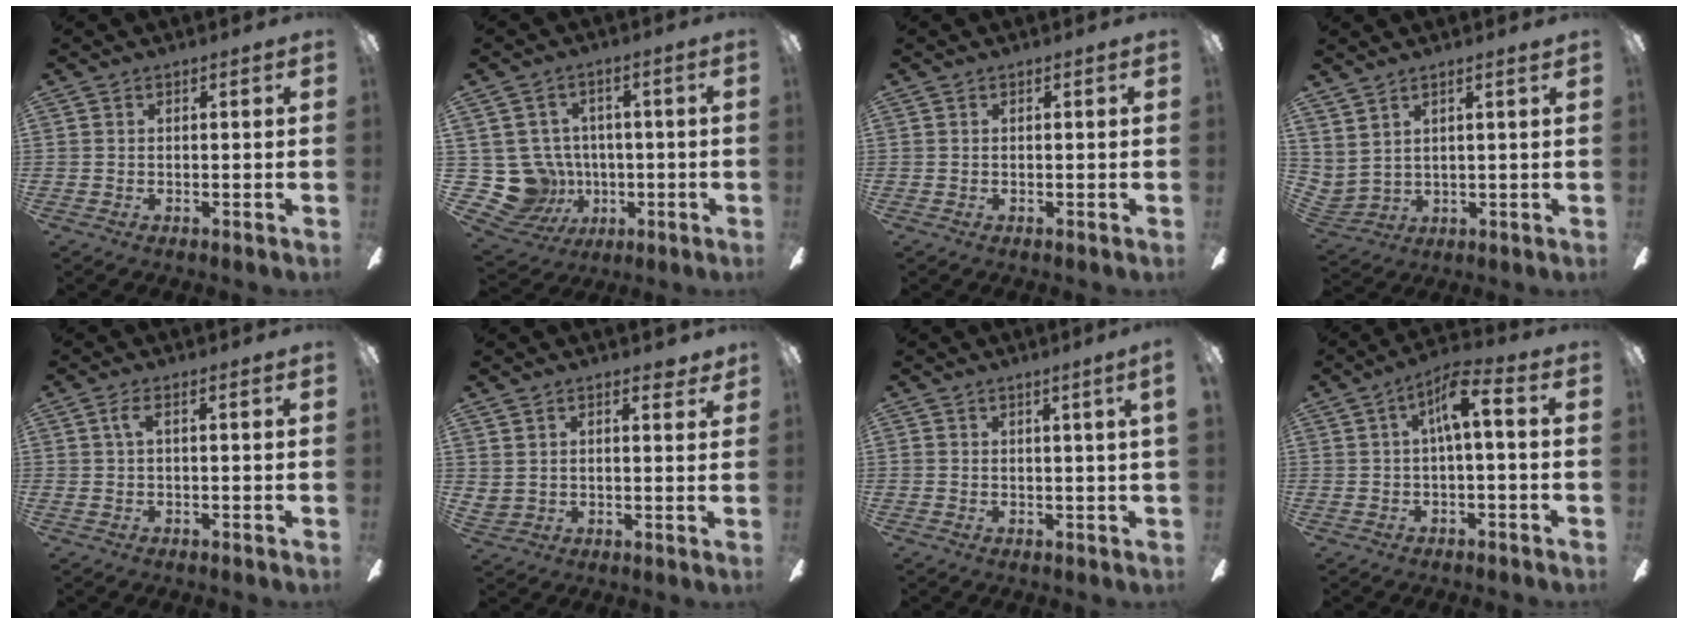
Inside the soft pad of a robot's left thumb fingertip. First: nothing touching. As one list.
[{"total": 12.0, "force": [-1.4, 11.4, 3.5], "torque": [-0.117, 0.004, -0.015]}, {"total": 0.0}, {"total": 3.7, "force": [3.5, 1.0, 0.9], "torque": [-0.031, -0.017, 0.065]}, {"total": 2.7, "force": [0.5, 0.7, 2.6], "torque": [-0.054, 0.007, 0.007]}, {"total": 4.2, "force": [3.2, 2.6, 0.9], "torque": [-0.011, -0.008, 0.058]}, {"total": 2.0, "force": [0.9, -0.6, 1.7], "torque": [-0.024, -0.009, 0.012]}, {"total": 8.1, "force": [1.2, 2.8, 7.5], "torque": [-0.125, 0.010, 0.019]}]